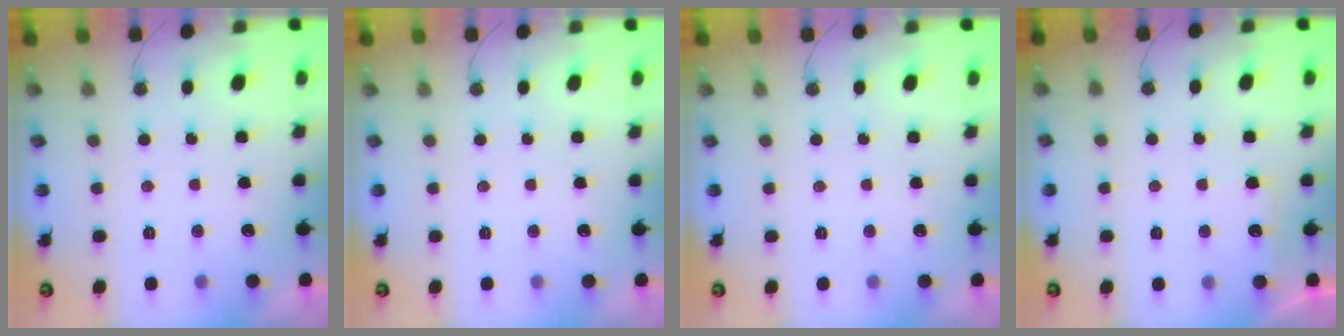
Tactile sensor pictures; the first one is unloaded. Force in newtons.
{"total": 0.0}
{"total": 0.0}
{"total": 3.2, "press": 3.1, "slide": 0.5}